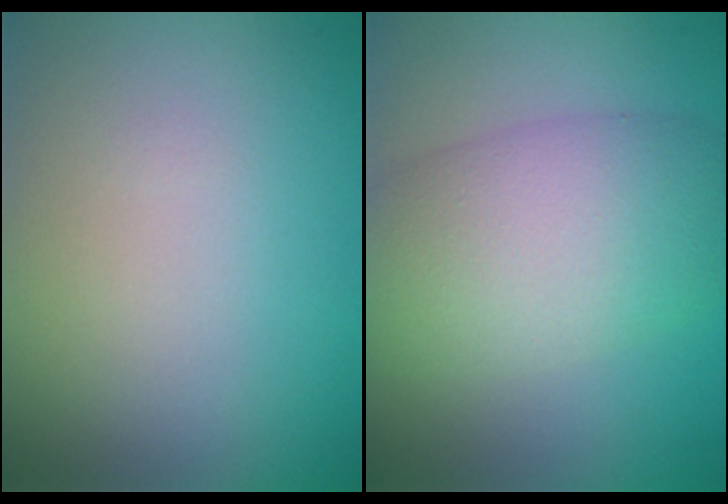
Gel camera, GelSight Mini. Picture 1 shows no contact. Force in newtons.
{"total": 7.8, "press": 7.8, "slide": 0.3}